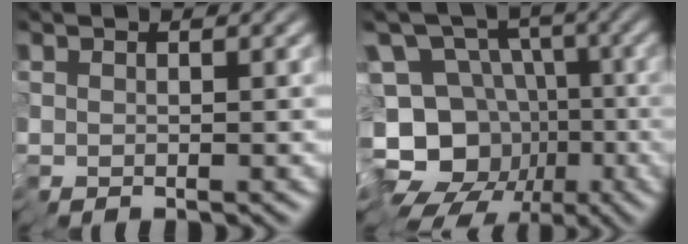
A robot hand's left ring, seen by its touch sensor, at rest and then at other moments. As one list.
[{"total": 14.8, "force": [-6.4, 11.9, 6.0], "torque": [-0.125, -0.003, -0.107]}]